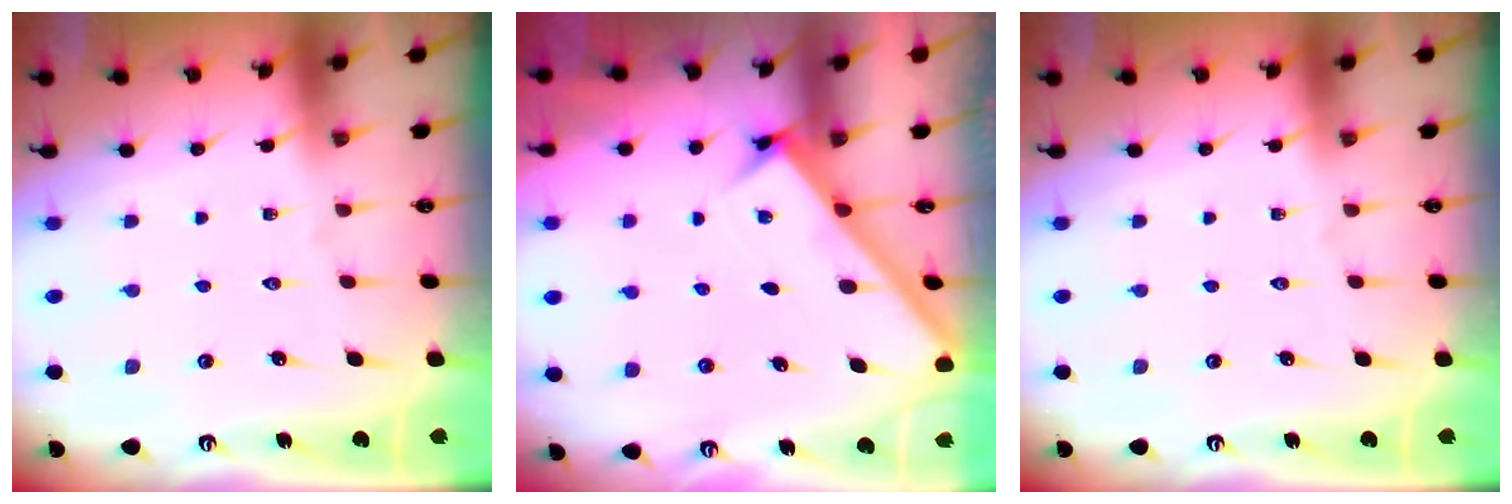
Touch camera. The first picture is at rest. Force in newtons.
{"total": 2.5, "press": 2.5, "slide": 0.3}
{"total": 0.0}